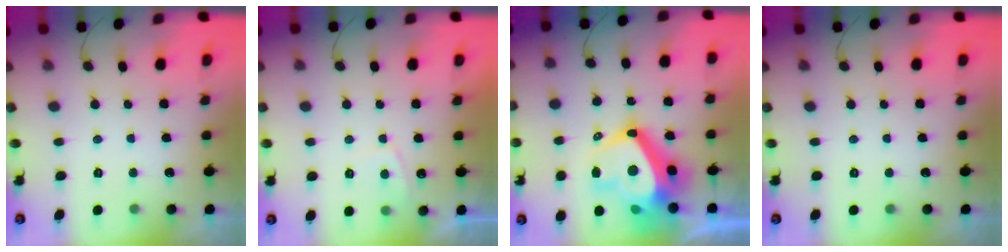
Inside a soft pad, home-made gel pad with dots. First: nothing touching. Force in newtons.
{"total": 1.9, "press": 1.8, "slide": 0.7}
{"total": 21.1, "press": 21.0, "slide": 2.1}
{"total": 0.0}